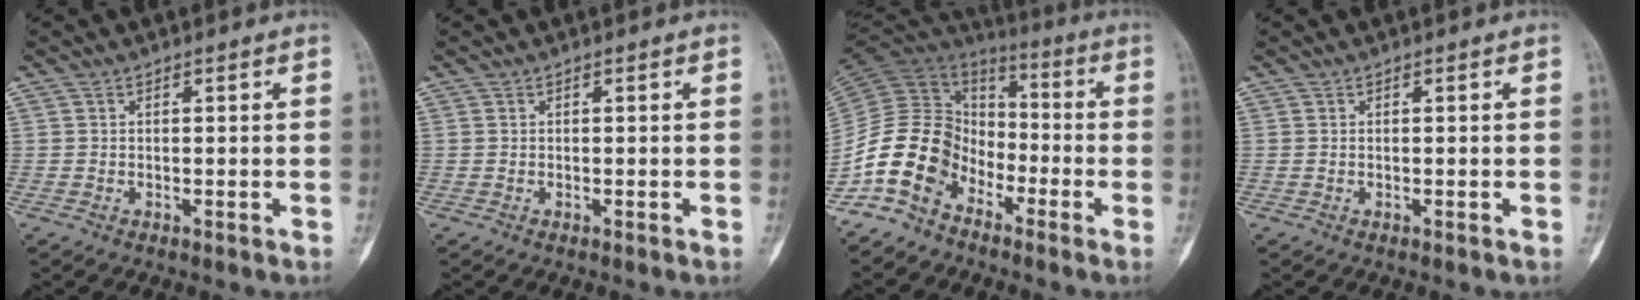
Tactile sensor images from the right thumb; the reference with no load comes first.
{"total": 0.0}
{"total": 14.2, "force": [-8.0, 9.8, 6.3], "torque": [-0.110, 0.074, -0.166]}
{"total": 0.0}